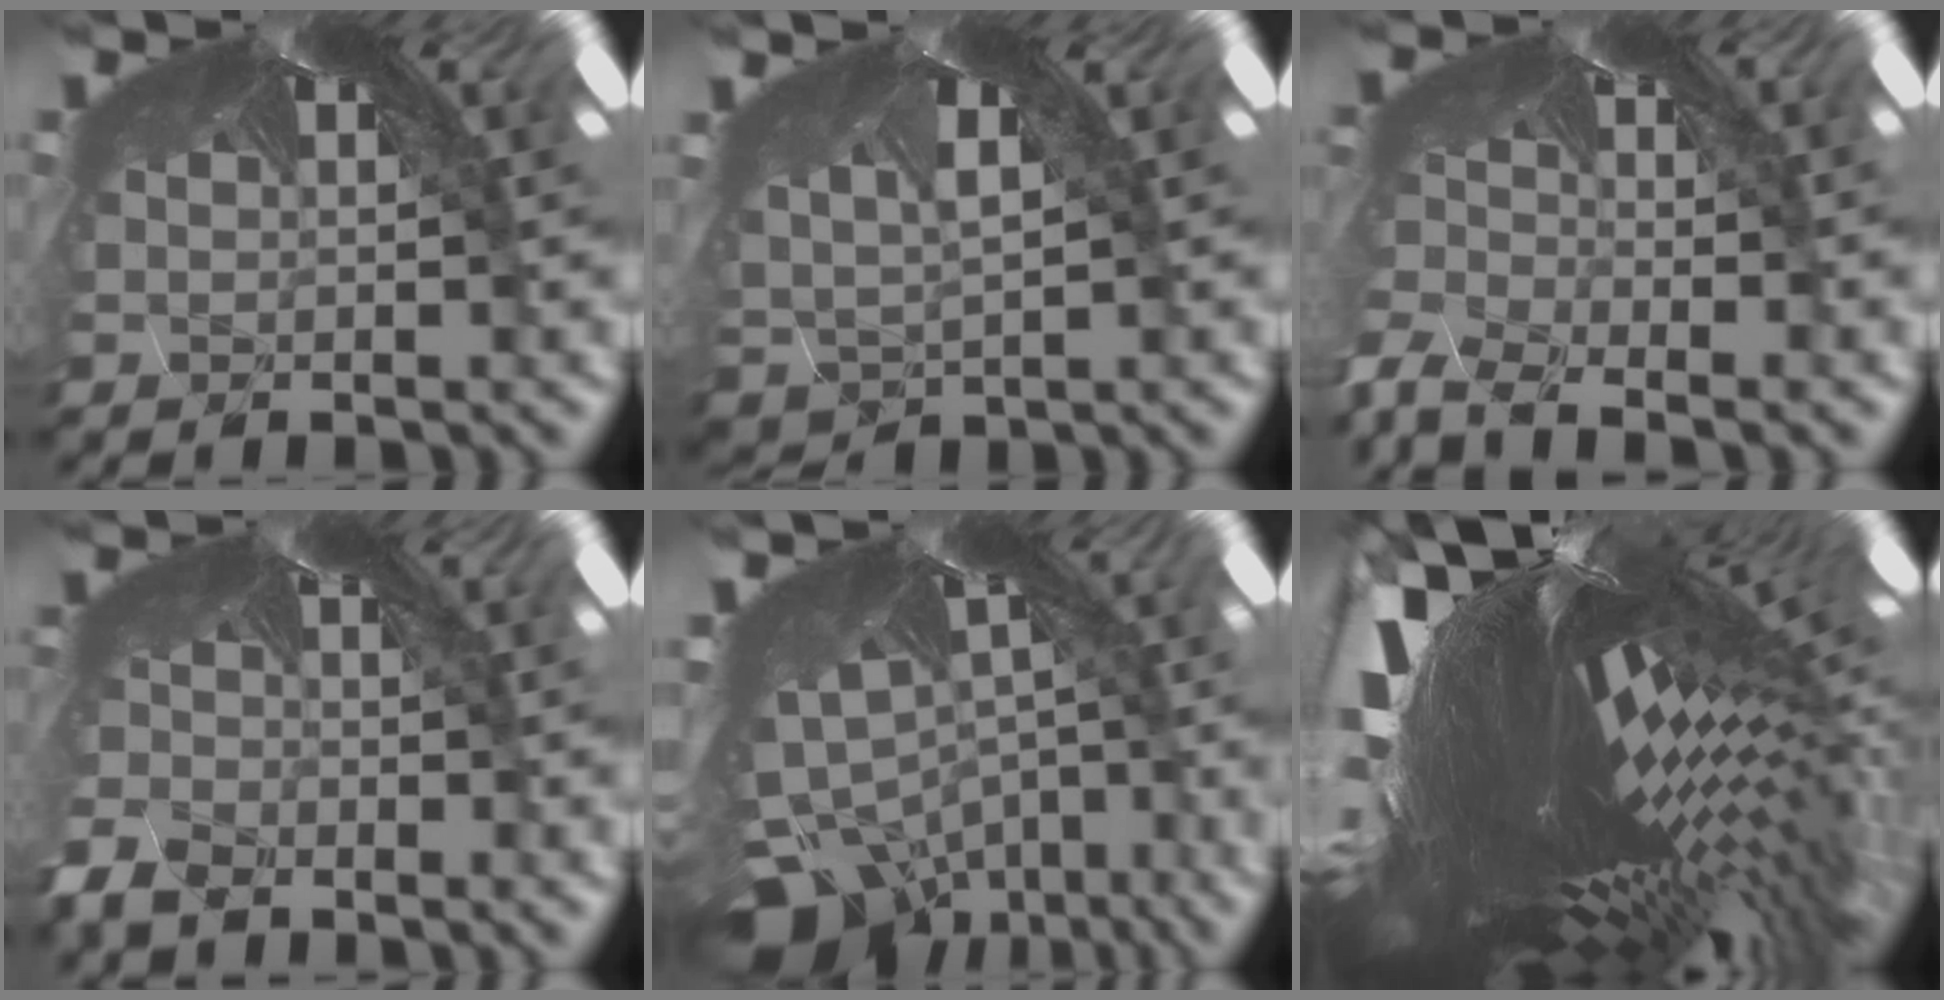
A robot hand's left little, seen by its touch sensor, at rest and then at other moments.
{"total": 3.0, "force": [-2.8, 0.8, -0.6], "torque": [-0.038, -0.040, -0.004]}
{"total": 10.7, "force": [-10.5, 0.1, 2.1], "torque": [-0.044, -0.066, -0.158]}
{"total": 7.8, "force": [-7.7, 1.3, 1.0], "torque": [-0.057, -0.087, -0.098]}
{"total": 10.5, "force": [-10.3, 1.8, -0.8], "torque": [-0.011, -0.096, -0.136]}
{"total": 6.9, "force": [-5.6, -2.0, 3.6], "torque": [-0.116, -0.095, -0.049]}